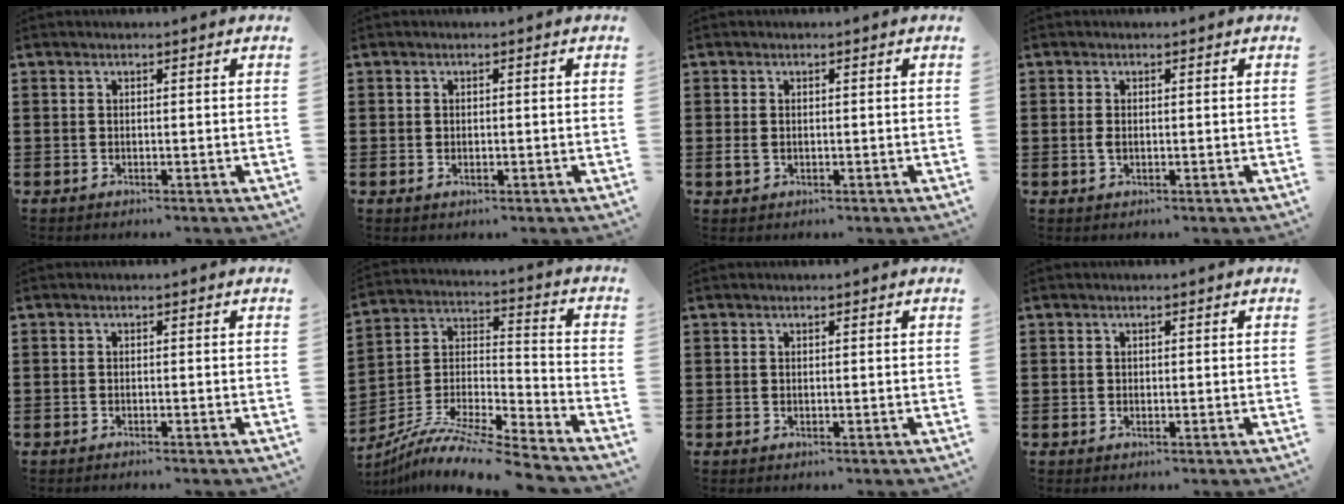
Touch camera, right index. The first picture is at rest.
{"total": 0.5, "force": [-0.1, 0.5, 0.2], "torque": [-0.004, 0.003, -0.002]}
{"total": 1.1, "force": [-0.2, 0.9, 0.7], "torque": [-0.024, 0.001, -0.007]}
{"total": 1.1, "force": [-0.2, 0.6, 0.9], "torque": [-0.025, 0.000, -0.006]}
{"total": 0.6, "force": [-0.6, 0.0, 0.1], "torque": [-0.004, -0.002, -0.013]}
{"total": 10.3, "force": [-9.2, 0.7, 4.4], "torque": [-0.085, 0.007, -0.187]}
{"total": 0.0}
{"total": 0.0}